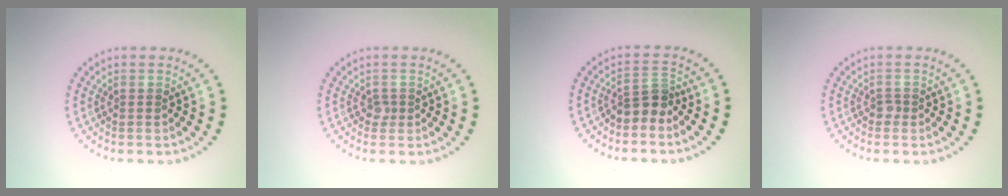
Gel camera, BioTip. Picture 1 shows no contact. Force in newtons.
{"total": 0.8, "press": 0.6, "slide": 0.5}
{"total": 2.4, "press": 1.8, "slide": 1.6}
{"total": 0.8, "press": 0.5, "slide": 0.6}